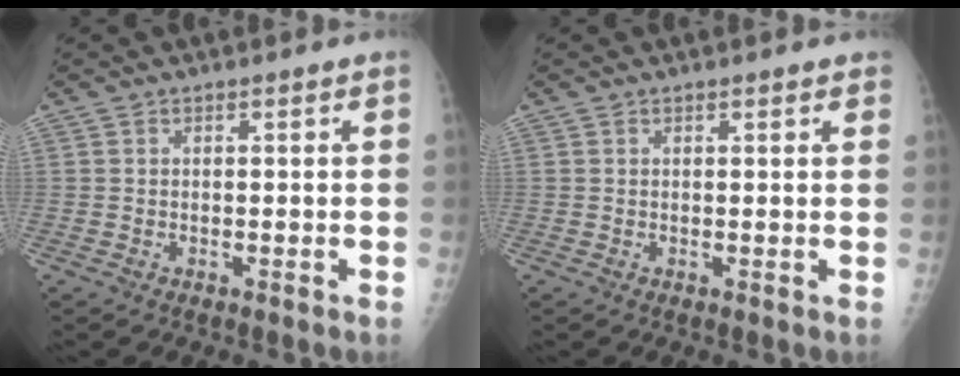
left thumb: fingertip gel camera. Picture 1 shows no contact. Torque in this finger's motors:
{"motor_torque": [-0.16, 0.00, 0.00, 0.09, 0.04]}